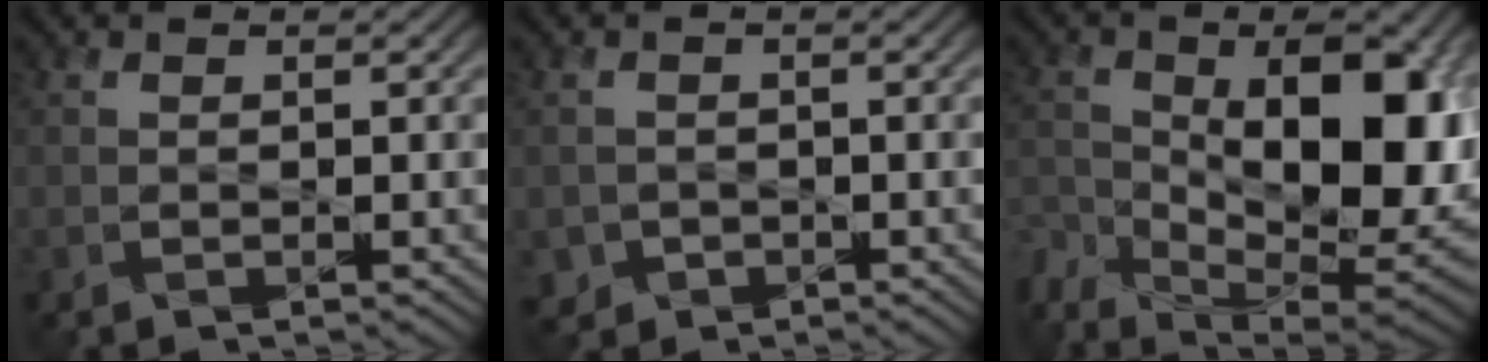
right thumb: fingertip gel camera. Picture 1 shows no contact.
{"total": 1.8, "force": [-0.9, 1.4, -0.4], "torque": [0.011, -0.006, -0.018]}
{"total": 17.9, "force": [-3.8, 9.8, 14.5], "torque": [-0.228, -0.030, -0.032]}